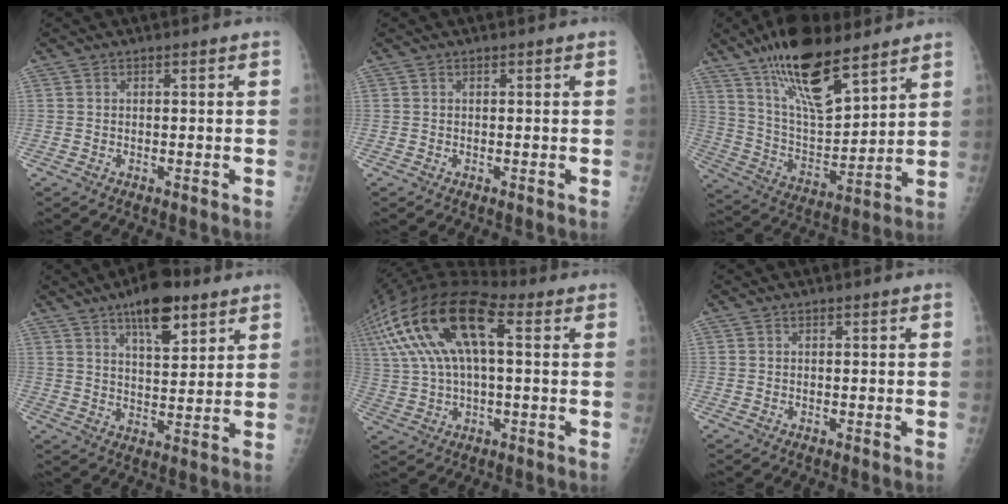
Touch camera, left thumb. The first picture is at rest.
{"total": 0.0}
{"total": 19.0, "force": [12.9, 6.4, 12.4], "torque": [-0.189, -0.064, 0.240]}
{"total": 11.2, "force": [6.8, 4.3, 7.8], "torque": [-0.096, -0.035, 0.109]}
{"total": 21.7, "force": [6.4, 10.3, 18.0], "torque": [-0.380, 0.043, 0.108]}
{"total": 0.0}